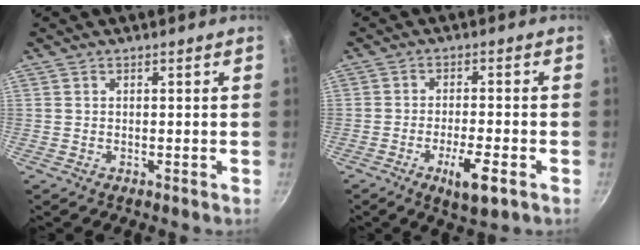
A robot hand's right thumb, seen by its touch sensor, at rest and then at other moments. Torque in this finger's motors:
{"motor_torque": [0.87, 1.05, 0.54, 0.13, 0.19]}